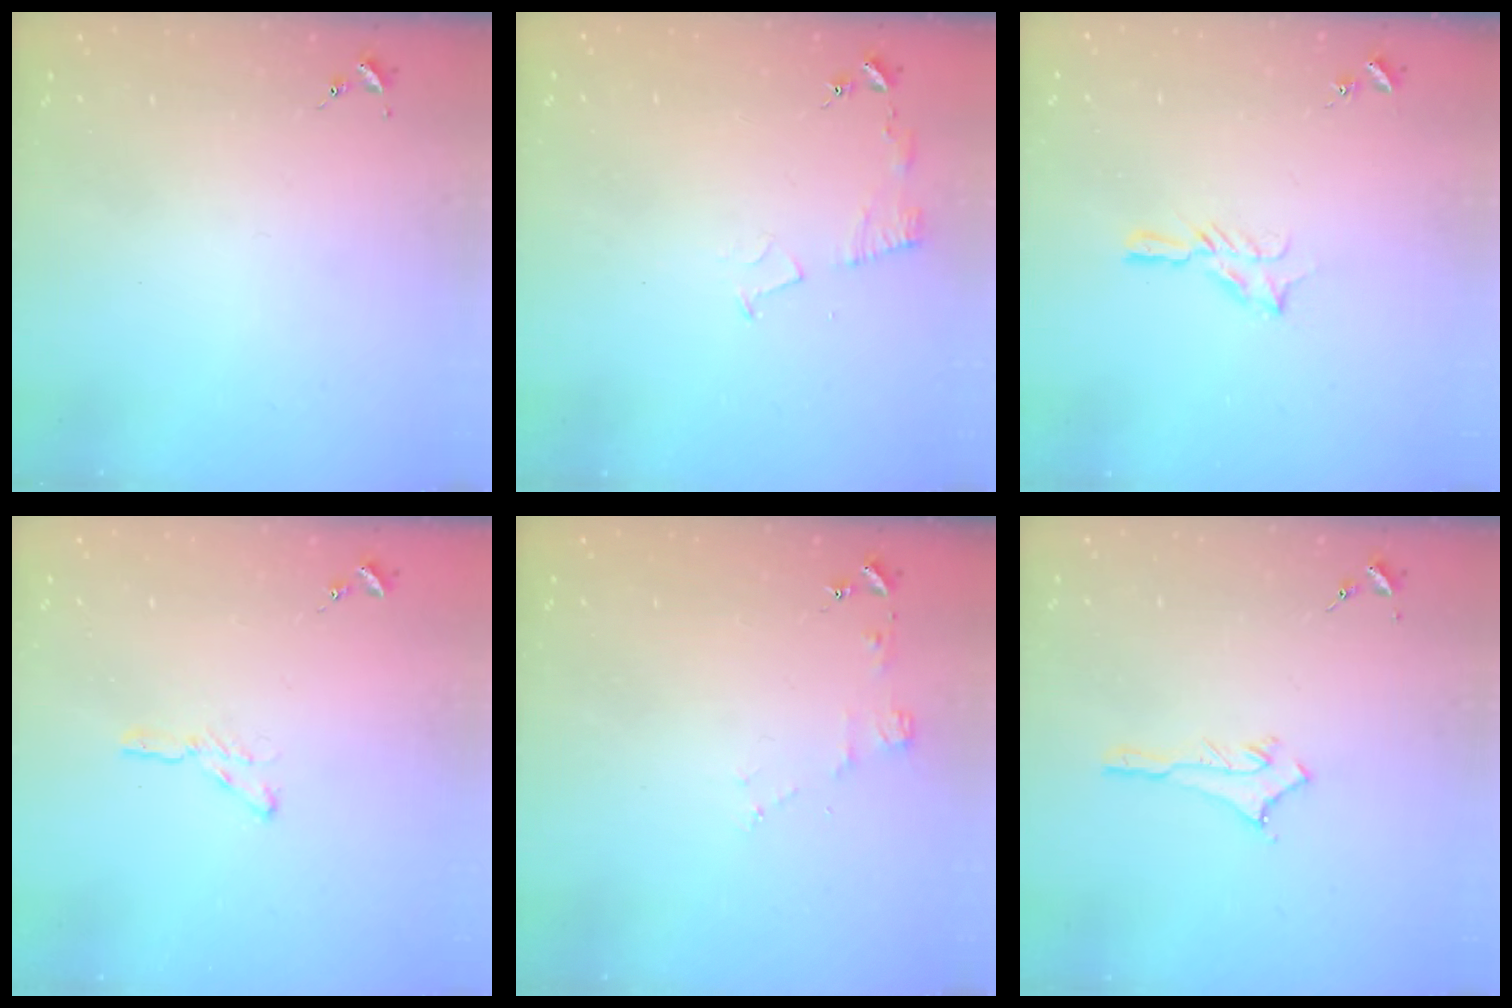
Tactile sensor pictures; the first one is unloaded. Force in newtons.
{"total": 6.1, "press": 6.1, "slide": 0.7}
{"total": 5.6, "press": 5.6, "slide": 0.6}
{"total": 4.3, "press": 4.2, "slide": 0.4}
{"total": 4.0, "press": 3.9, "slide": 0.5}
{"total": 2.9, "press": 2.9, "slide": 0.3}